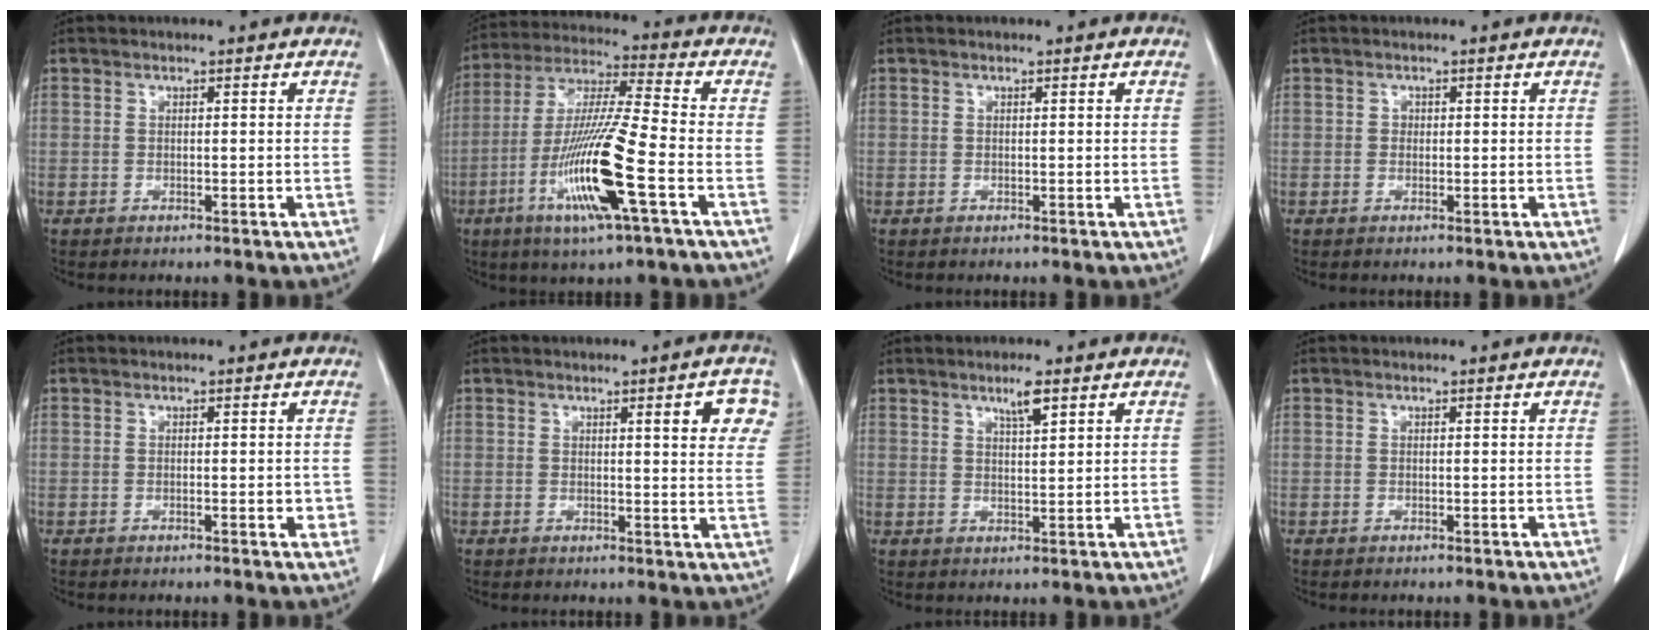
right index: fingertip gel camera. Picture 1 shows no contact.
{"total": 16.0, "force": [-5.6, 0.2, 15.0], "torque": [-0.306, -0.020, -0.109]}
{"total": 0.0}
{"total": 0.6, "force": [0.0, 0.5, 0.2], "torque": [0.001, 0.003, 0.001]}
{"total": 1.7, "force": [-0.3, 0.6, 1.6], "torque": [-0.019, 0.000, -0.003]}
{"total": 6.4, "force": [2.7, 1.0, 5.7], "torque": [-0.060, -0.003, 0.026]}
{"total": 3.1, "force": [2.0, 0.2, 2.4], "torque": [-0.045, -0.002, 0.036]}
{"total": 0.0}